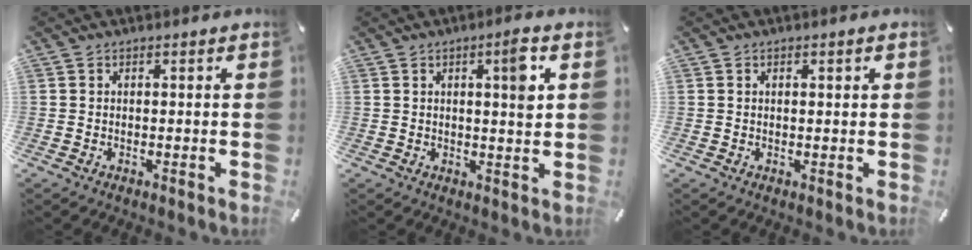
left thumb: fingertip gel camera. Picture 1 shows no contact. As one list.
[{"total": 5.9, "force": [2.0, 1.1, 5.5], "torque": [-0.070, -0.015, 0.022]}, {"total": 0.7, "force": [0.2, 0.3, 0.6], "torque": [-0.011, 0.002, 0.004]}]